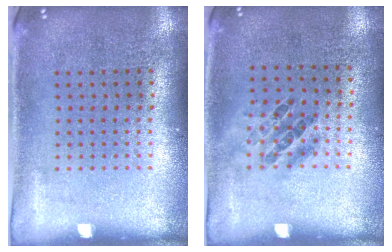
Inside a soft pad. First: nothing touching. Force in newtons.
{"total": 1.0, "press": 0.7, "slide": 0.7}